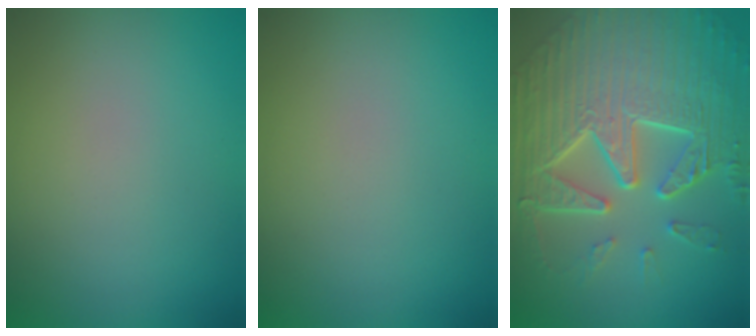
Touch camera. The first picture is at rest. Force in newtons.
{"total": 0.0}
{"total": 10.3, "press": 7.0, "slide": 7.5}